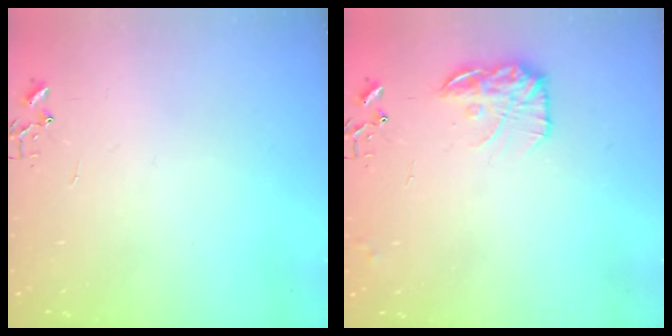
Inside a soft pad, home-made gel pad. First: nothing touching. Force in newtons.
{"total": 13.3, "press": 13.3, "slide": 0.8}